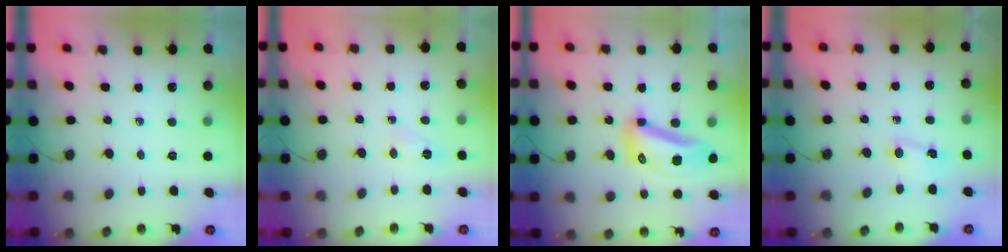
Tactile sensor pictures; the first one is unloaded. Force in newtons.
{"total": 2.7, "press": 2.5, "slide": 1.1}
{"total": 12.3, "press": 12.2, "slide": 1.3}
{"total": 1.4, "press": 1.2, "slide": 0.7}